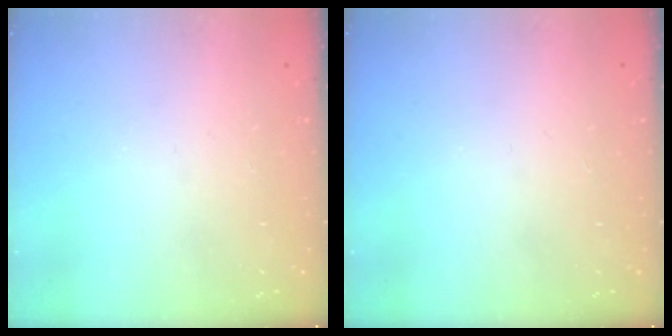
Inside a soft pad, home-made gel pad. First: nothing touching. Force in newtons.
{"total": 0.0}